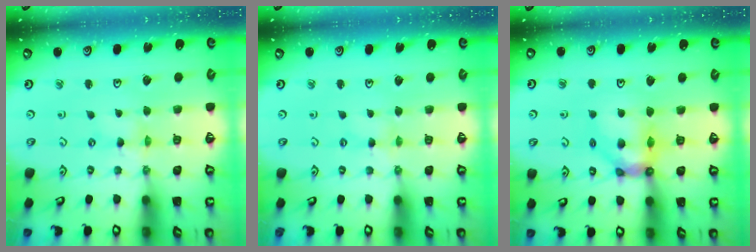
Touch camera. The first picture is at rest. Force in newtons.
{"total": 2.3, "press": 2.3, "slide": 0.3}
{"total": 10.9, "press": 10.8, "slide": 1.6}